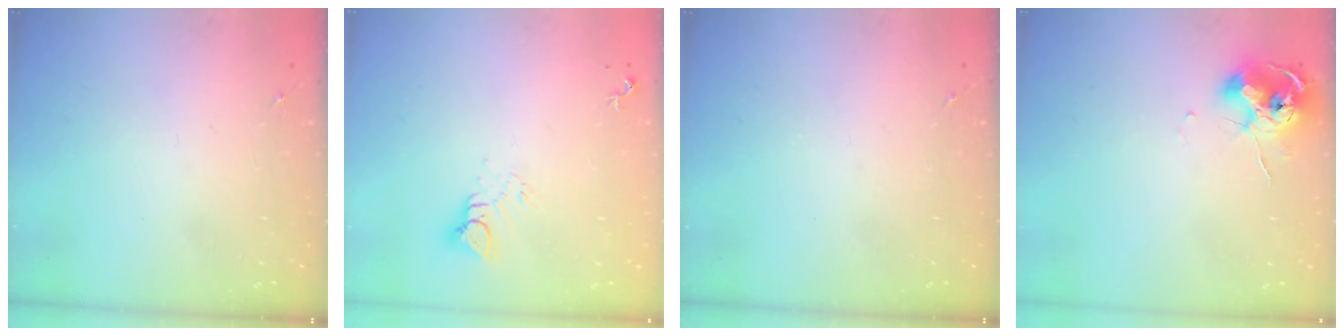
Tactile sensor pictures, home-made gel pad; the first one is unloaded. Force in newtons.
{"total": 5.9, "press": 5.9, "slide": 0.2}
{"total": 0.0}
{"total": 10.4, "press": 10.4, "slide": 1.1}